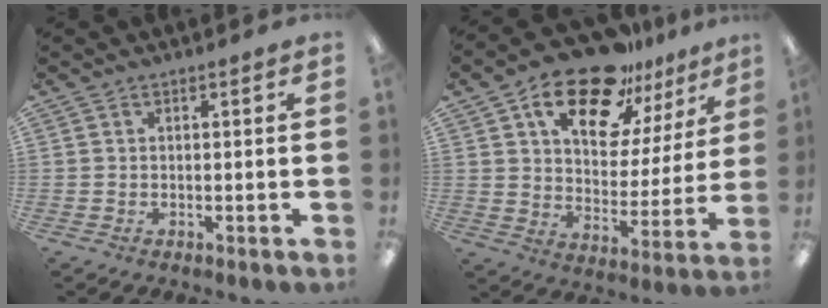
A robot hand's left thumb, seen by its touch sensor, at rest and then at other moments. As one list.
[{"total": 19.9, "force": [14.3, 9.0, 10.5], "torque": [-0.165, -0.087, 0.243]}]